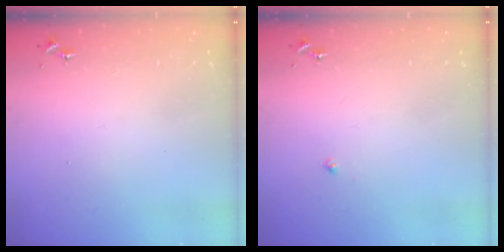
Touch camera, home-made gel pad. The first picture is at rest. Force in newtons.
{"total": 1.8, "press": 1.8, "slide": 0.1}